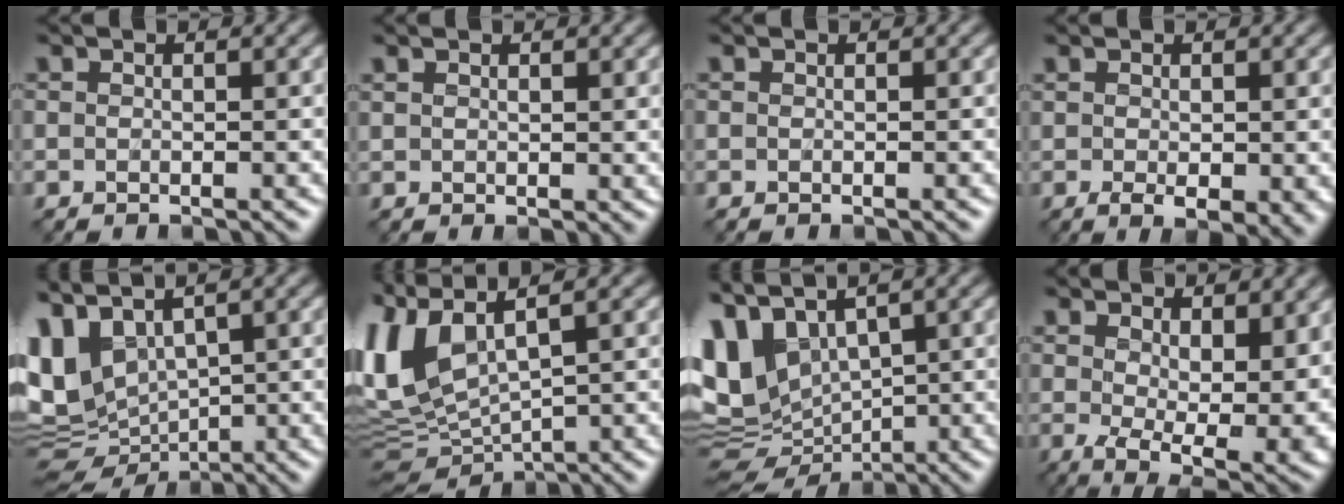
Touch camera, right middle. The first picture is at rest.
{"total": 1.0, "force": [0.9, 0.2, 0.4], "torque": [-0.008, -0.002, 0.022]}
{"total": 0.0}
{"total": 3.1, "force": [-0.5, 1.1, 2.8], "torque": [-0.044, -0.007, -0.001]}
{"total": 9.0, "force": [0.6, 6.3, 6.4], "torque": [-0.150, 0.000, 0.032]}
{"total": 8.1, "force": [1.8, 3.9, 6.8], "torque": [-0.173, 0.002, 0.040]}
{"total": 10.7, "force": [0.5, 7.5, 7.6], "torque": [-0.171, -0.005, 0.038]}
{"total": 10.7, "force": [1.0, 6.0, 8.8], "torque": [-0.129, -0.024, 0.043]}